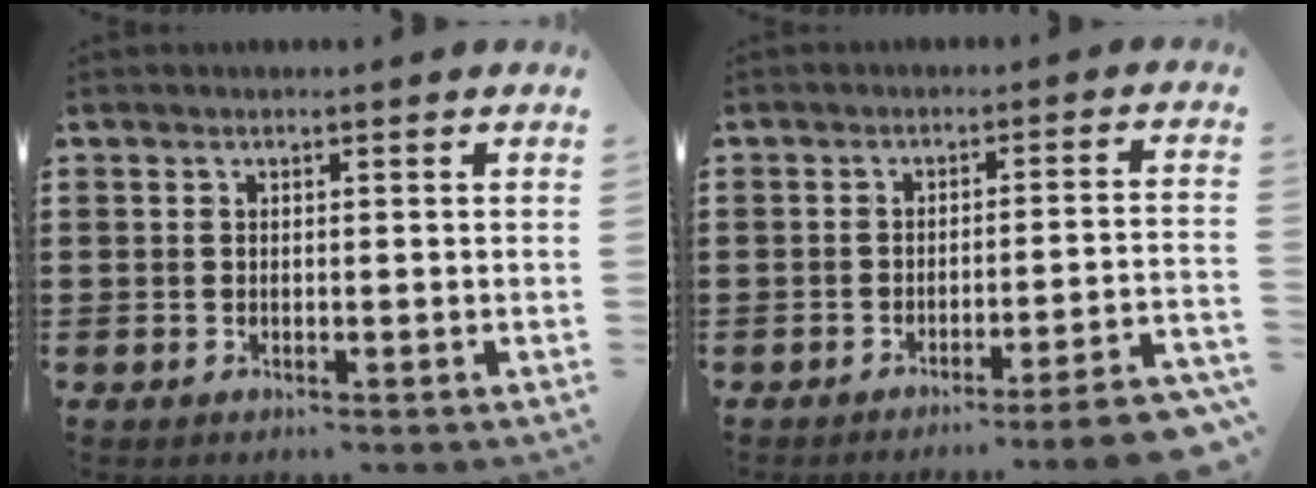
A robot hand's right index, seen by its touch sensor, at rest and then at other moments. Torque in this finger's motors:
{"motor_torque": [1.44, -0.70, 0.77, 0.04]}